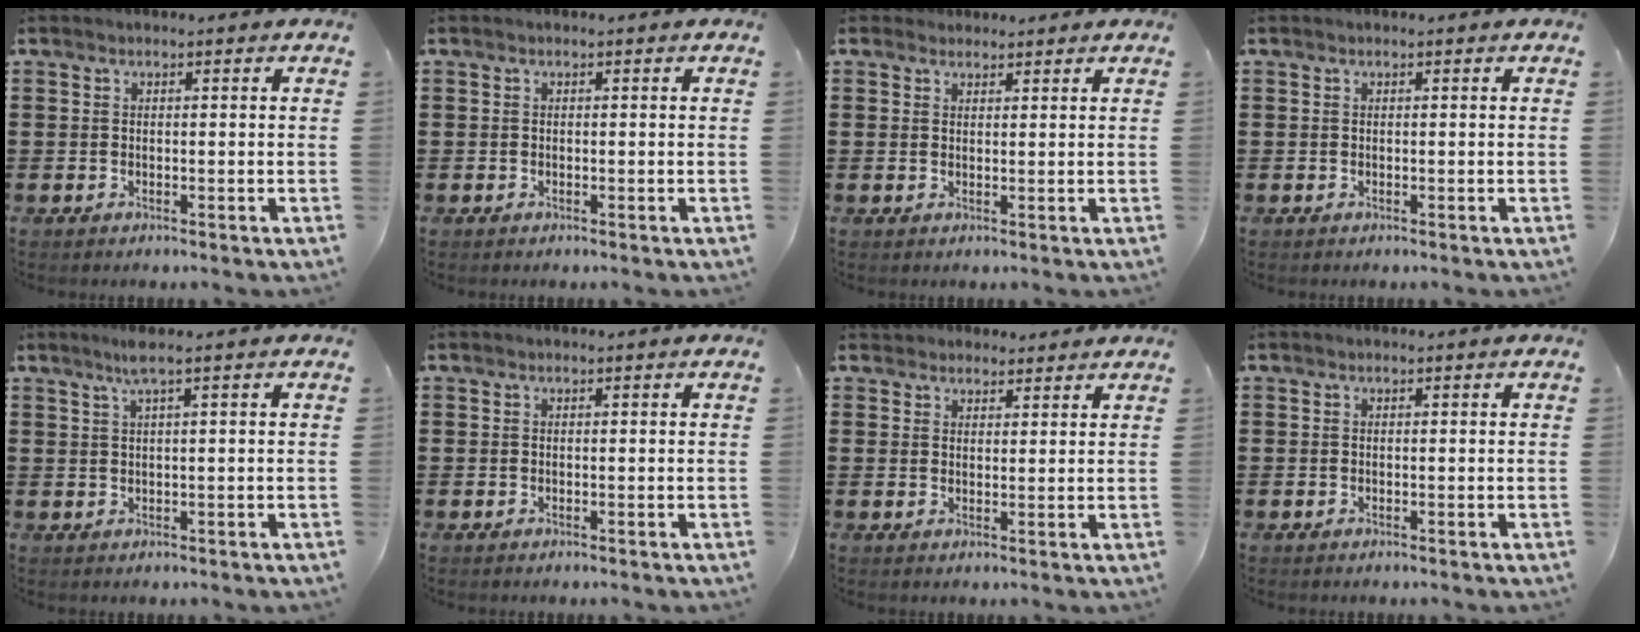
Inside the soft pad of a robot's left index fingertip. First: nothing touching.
{"total": 0.0}
{"total": 1.7, "force": [1.6, 0.7, -0.1], "torque": [-0.004, 0.006, 0.032]}
{"total": 0.0}
{"total": 2.7, "force": [1.4, -0.2, 2.3], "torque": [-0.047, 0.000, 0.025]}
{"total": 0.0}
{"total": 2.5, "force": [2.3, 0.9, -0.2], "torque": [-0.003, 0.002, 0.046]}
{"total": 0.0}